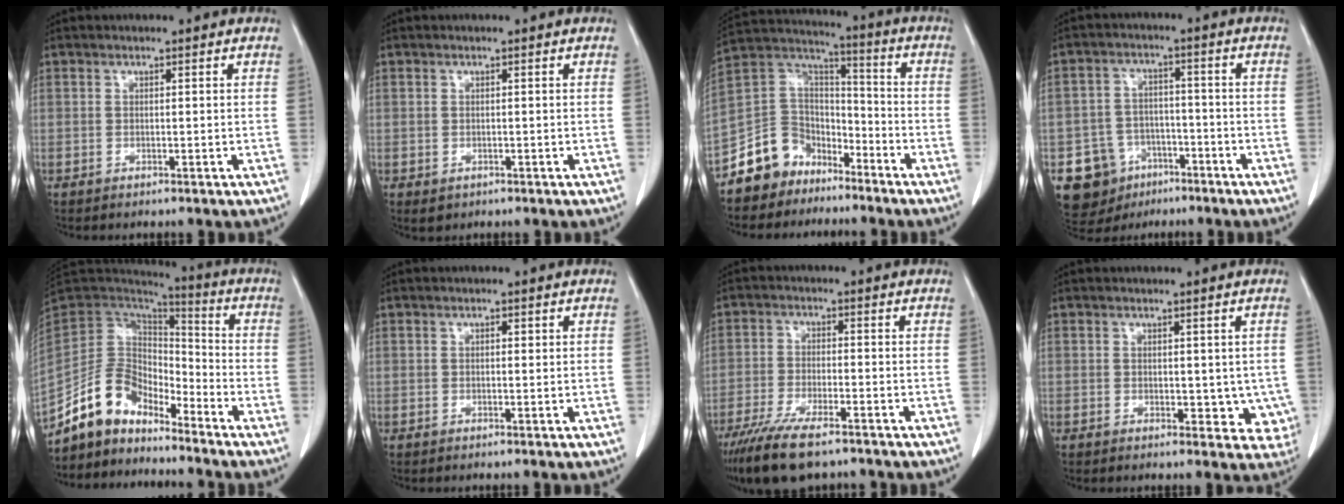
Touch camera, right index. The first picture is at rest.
{"total": 1.4, "force": [-0.6, 1.2, 0.5], "torque": [-0.004, 0.002, -0.002]}
{"total": 10.9, "force": [-7.7, 7.6, 1.6], "torque": [-0.038, 0.063, -0.149]}
{"total": 9.7, "force": [-4.9, 8.1, 2.0], "torque": [-0.045, 0.020, -0.067]}
{"total": 10.9, "force": [-9.2, 4.9, 3.0], "torque": [-0.061, 0.045, -0.181]}
{"total": 0.9, "force": [0.2, 0.5, 0.8], "torque": [-0.013, 0.001, 0.001]}
{"total": 10.5, "force": [-7.8, 2.4, 6.5], "torque": [-0.116, -0.025, -0.135]}
{"total": 6.0, "force": [-0.7, 3.7, 4.7], "torque": [-0.038, -0.006, -0.007]}